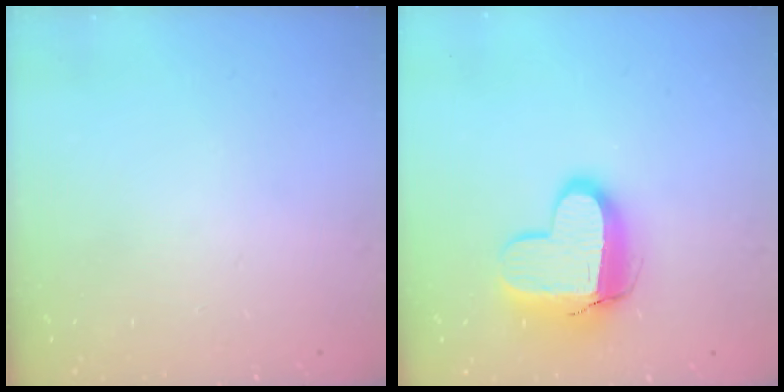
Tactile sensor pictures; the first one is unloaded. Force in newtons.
{"total": 12.3, "press": 12.2, "slide": 1.3}